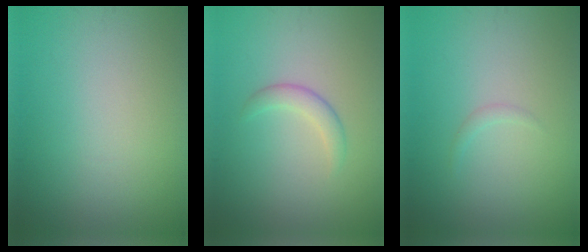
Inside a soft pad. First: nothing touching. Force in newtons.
{"total": 1.8, "press": 1.8, "slide": 0.1}
{"total": 0.6, "press": 0.6, "slide": 0.0}